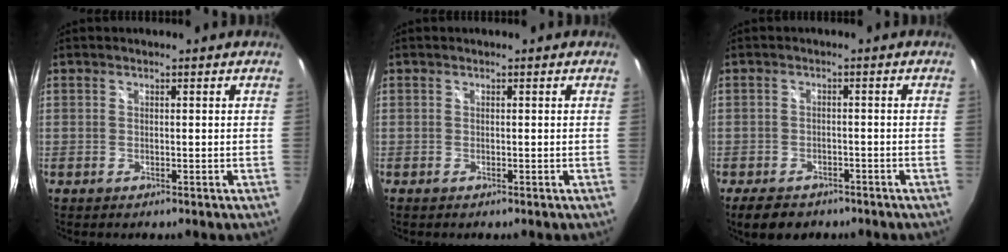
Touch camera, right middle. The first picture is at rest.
{"total": 0.0}
{"total": 6.5, "force": [-4.8, 3.3, 2.7], "torque": [-0.065, -0.009, -0.074]}